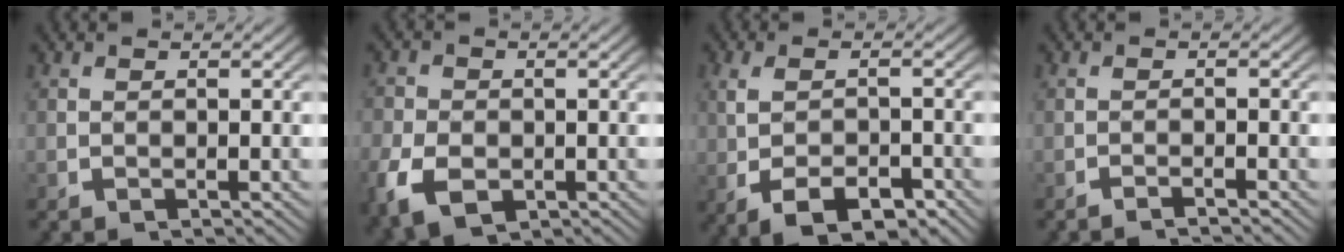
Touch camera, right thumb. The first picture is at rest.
{"total": 5.4, "force": [-2.1, 3.9, 3.1], "torque": [-0.069, -0.024, -0.023]}
{"total": 5.1, "force": [-1.7, 2.6, 4.1], "torque": [-0.077, -0.013, -0.012]}
{"total": 1.3, "force": [-1.2, -0.1, 0.3], "torque": [-0.003, 0.002, -0.027]}